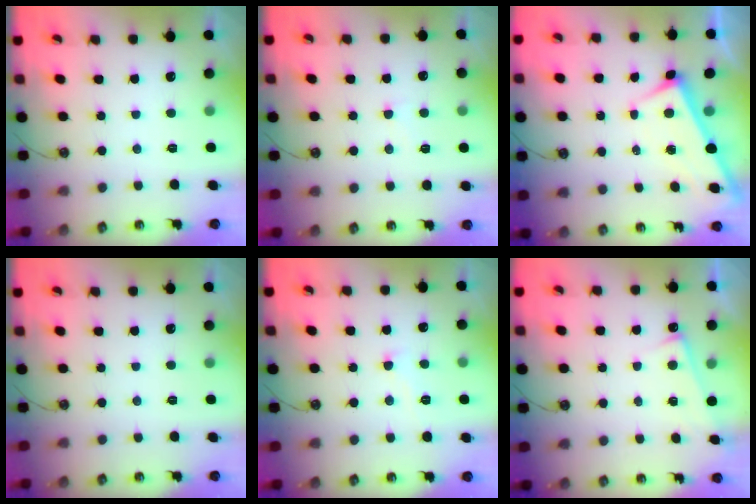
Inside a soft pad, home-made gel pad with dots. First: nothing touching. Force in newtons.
{"total": 1.6, "press": 1.4, "slide": 0.7}
{"total": 2.5, "press": 2.5, "slide": 0.2}
{"total": 0.0}
{"total": 3.0, "press": 2.9, "slide": 0.7}
{"total": 4.5, "press": 4.5, "slide": 0.3}